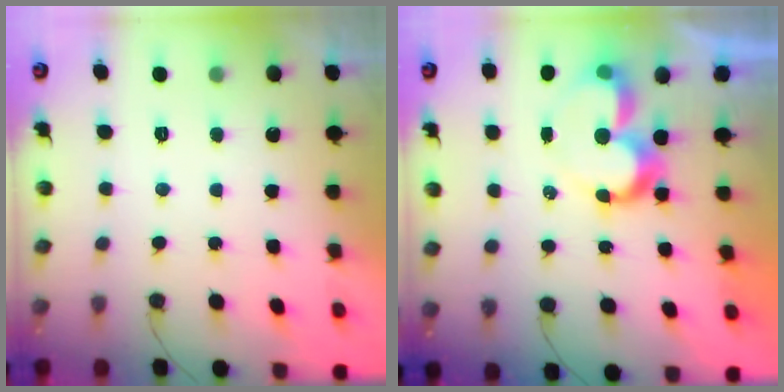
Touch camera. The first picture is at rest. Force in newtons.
{"total": 9.3, "press": 9.2, "slide": 0.8}